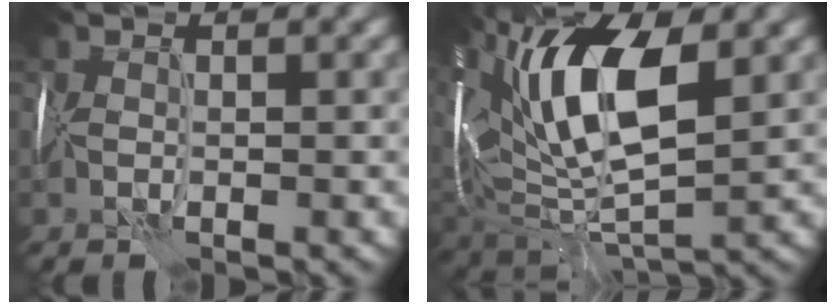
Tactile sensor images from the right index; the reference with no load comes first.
{"total": 12.2, "force": [3.3, 5.7, 10.2], "torque": [-0.177, 0.016, 0.052]}